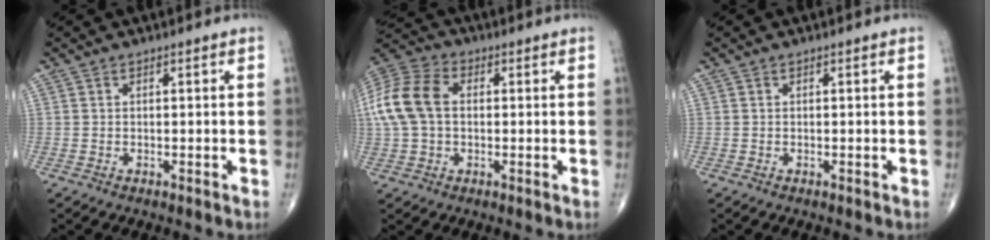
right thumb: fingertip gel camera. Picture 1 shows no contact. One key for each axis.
{"total": 13.4, "fx": 1.1, "fy": 9.2, "fz": 9.7, "tx": -0.209, "ty": 0.030, "tz": 0.017}
{"total": 0.0}